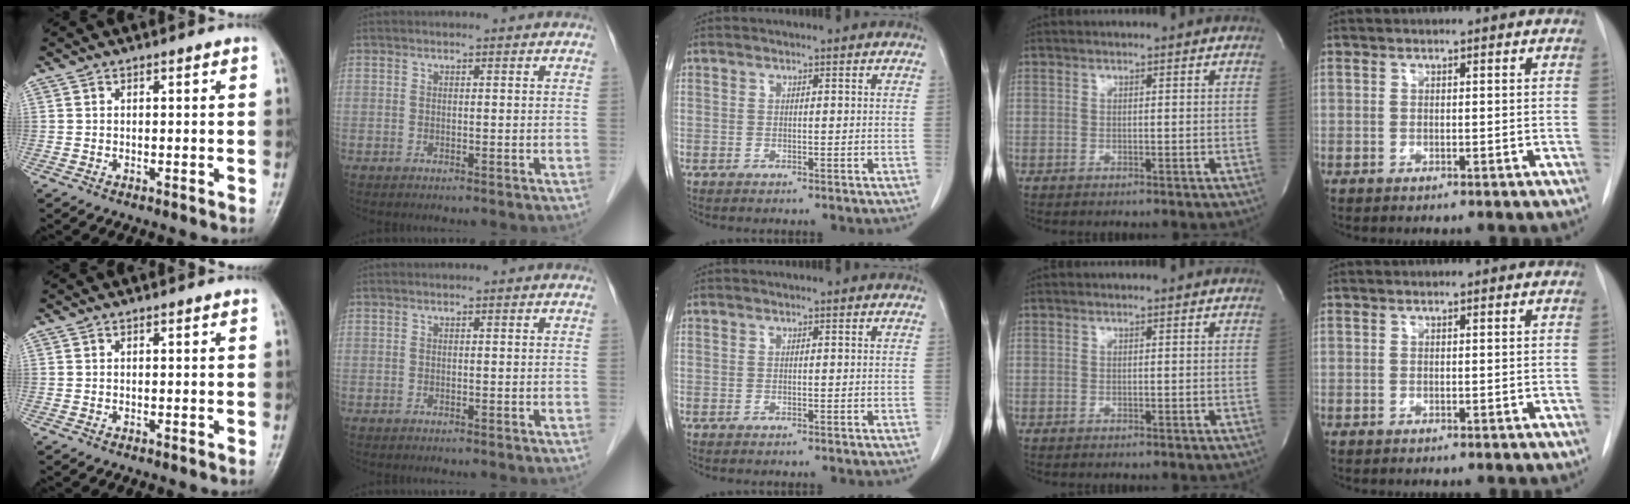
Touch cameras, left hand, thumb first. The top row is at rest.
{}